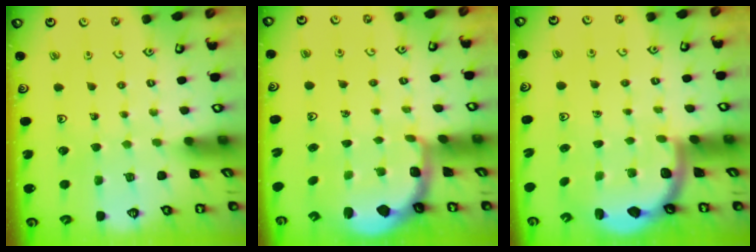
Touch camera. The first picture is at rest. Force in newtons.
{"total": 2.4, "press": 1.2, "slide": 2.1}
{"total": 2.5, "press": 2.4, "slide": 0.7}